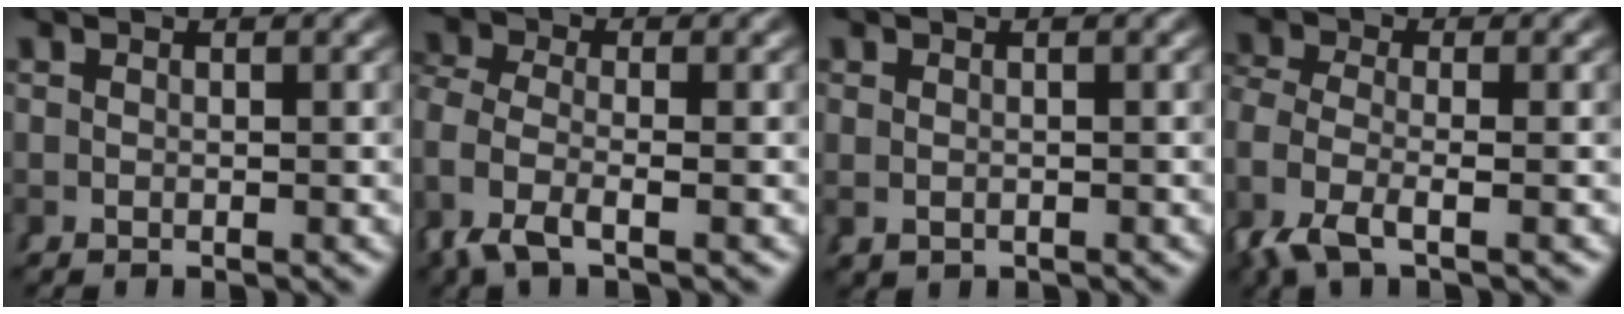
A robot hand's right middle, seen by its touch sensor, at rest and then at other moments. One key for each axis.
{"total": 3.9, "fx": -1.1, "fy": 2.4, "fz": 2.8, "tx": -0.095, "ty": -0.024, "tz": -0.010}
{"total": 1.2, "fx": -0.2, "fy": 1.1, "fz": 0.5, "tx": -0.025, "ty": -0.014, "tz": 0.007}
{"total": 4.2, "fx": -1.4, "fy": 2.4, "fz": 3.2, "tx": -0.102, "ty": -0.027, "tz": -0.012}